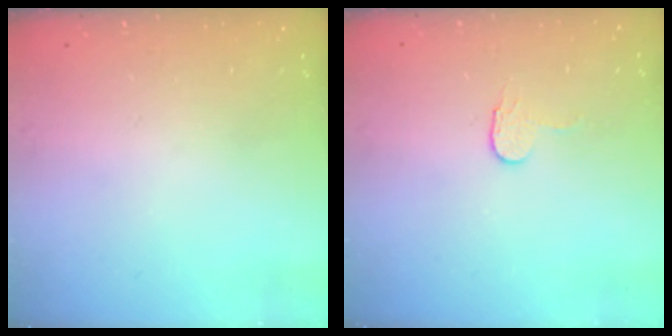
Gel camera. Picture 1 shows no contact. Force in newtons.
{"total": 3.5, "press": 3.5, "slide": 0.2}